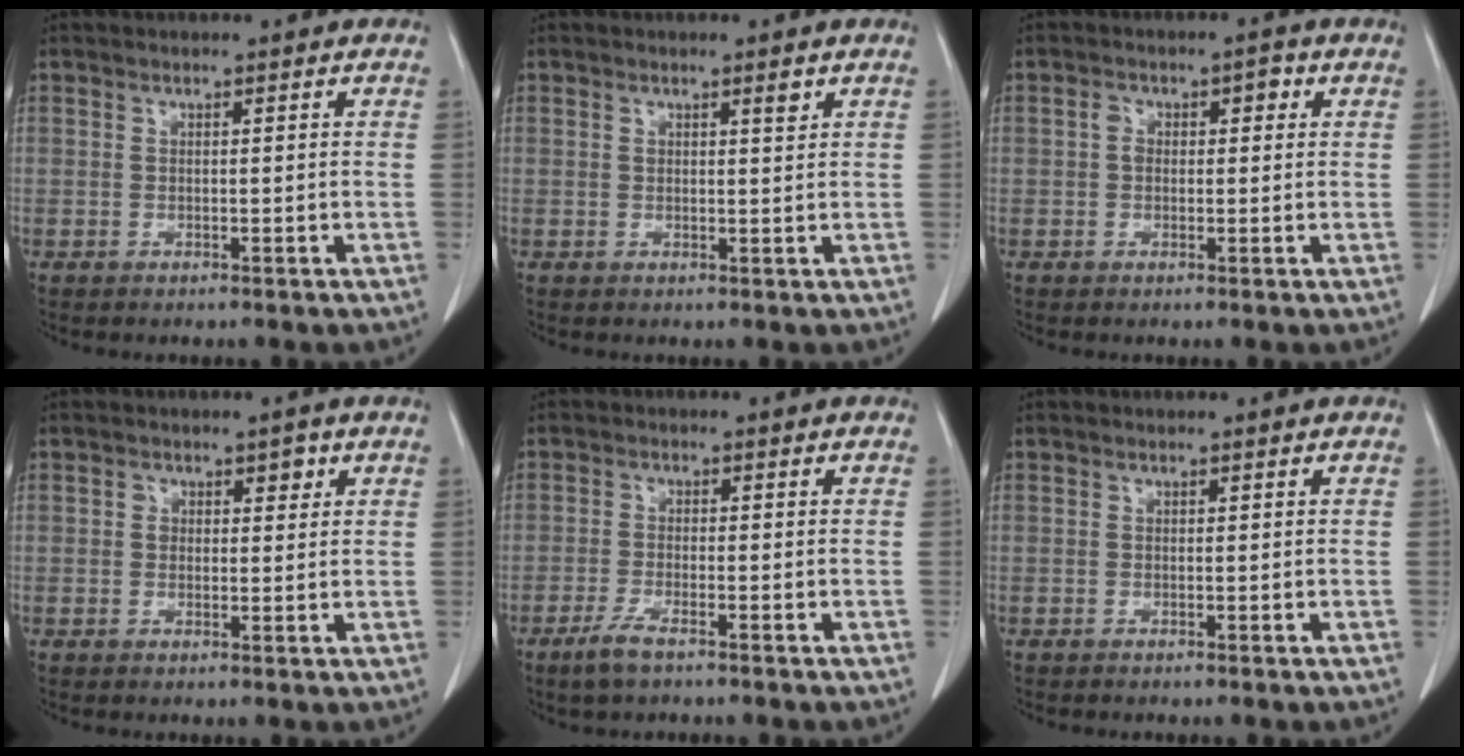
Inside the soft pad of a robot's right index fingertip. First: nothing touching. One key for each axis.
{"total": 1.7, "fx": 1.1, "fy": 0.2, "fz": 1.3, "tx": -0.023, "ty": -0.002, "tz": 0.017}
{"total": 3.6, "fx": 0.8, "fy": 2.3, "fz": 2.6, "tx": -0.043, "ty": 0.023, "tz": 0.012}
{"total": 2.6, "fx": 1.1, "fy": 1.8, "fz": 1.5, "tx": -0.016, "ty": 0.006, "tz": 0.015}
{"total": 3.5, "fx": -2.4, "fy": 0.6, "fz": 2.5, "tx": -0.058, "ty": -0.006, "tz": -0.044}
{"total": 0.0}